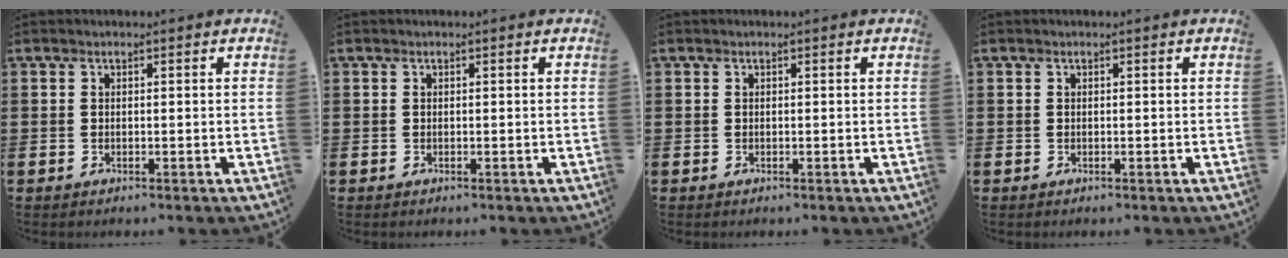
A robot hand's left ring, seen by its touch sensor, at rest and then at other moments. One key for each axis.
{"total": 0.0}
{"total": 0.0}
{"total": 0.0}